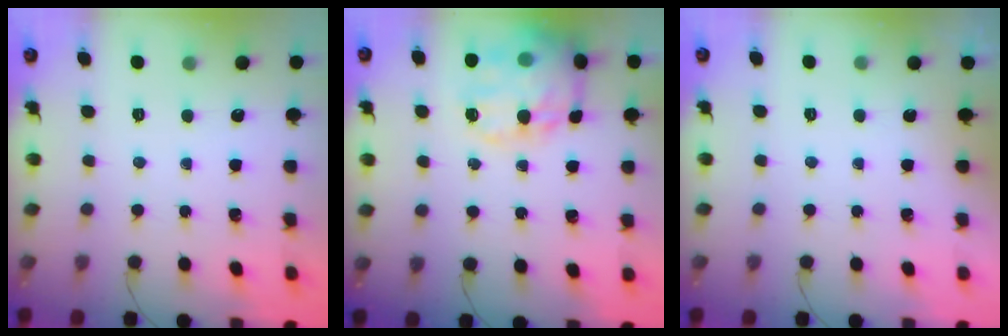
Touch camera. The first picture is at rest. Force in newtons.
{"total": 21.0, "press": 20.8, "slide": 2.8}
{"total": 1.6, "press": 1.6, "slide": 0.2}